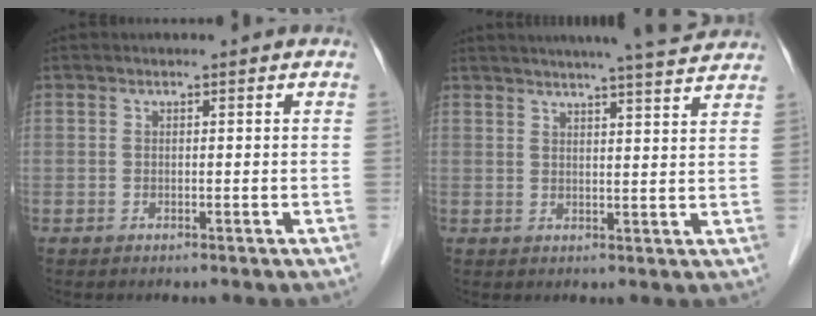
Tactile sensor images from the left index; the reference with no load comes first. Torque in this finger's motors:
{"motor_torque": [0.92, -0.98, 0.41, 0.07]}